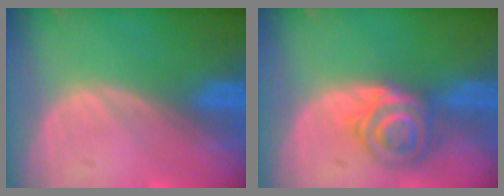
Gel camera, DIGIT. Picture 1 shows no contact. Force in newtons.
{"total": 6.3, "press": 5.6, "slide": 2.7}